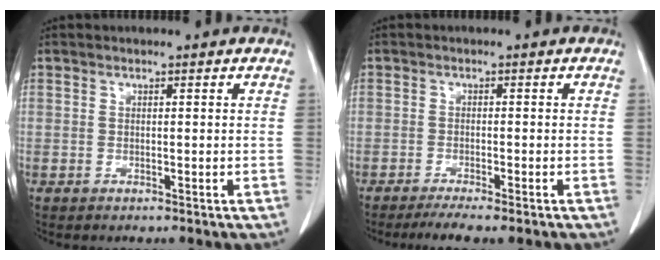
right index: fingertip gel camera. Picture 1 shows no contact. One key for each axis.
{"total": 4.6, "fx": -3.7, "fy": 0.1, "fz": 2.7, "tx": -0.039, "ty": -0.009, "tz": -0.058}